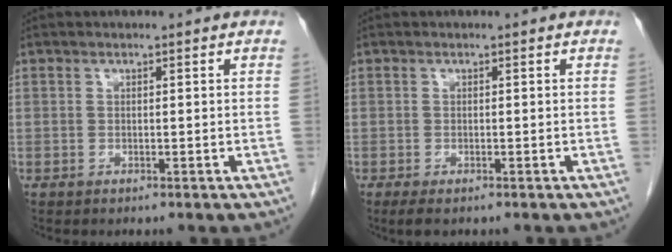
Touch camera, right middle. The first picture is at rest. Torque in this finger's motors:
{"motor_torque": [0.20, -0.36, 0.00, 0.03]}